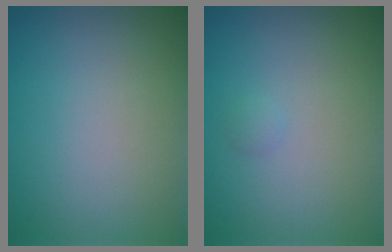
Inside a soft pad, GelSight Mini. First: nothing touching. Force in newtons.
{"total": 0.5, "press": 0.5, "slide": 0.0}